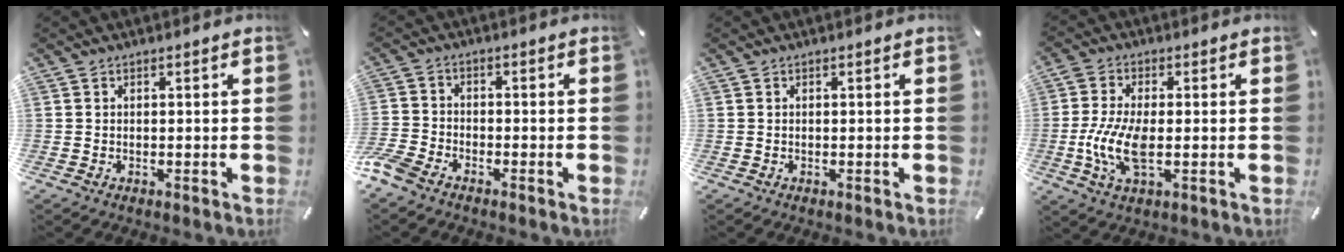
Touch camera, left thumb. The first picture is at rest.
{"total": 4.7, "force": [-3.6, 2.2, 2.0], "torque": [-0.063, 0.009, -0.077]}
{"total": 0.0}
{"total": 9.9, "force": [-1.2, 4.3, 8.8], "torque": [-0.199, -0.017, -0.022]}